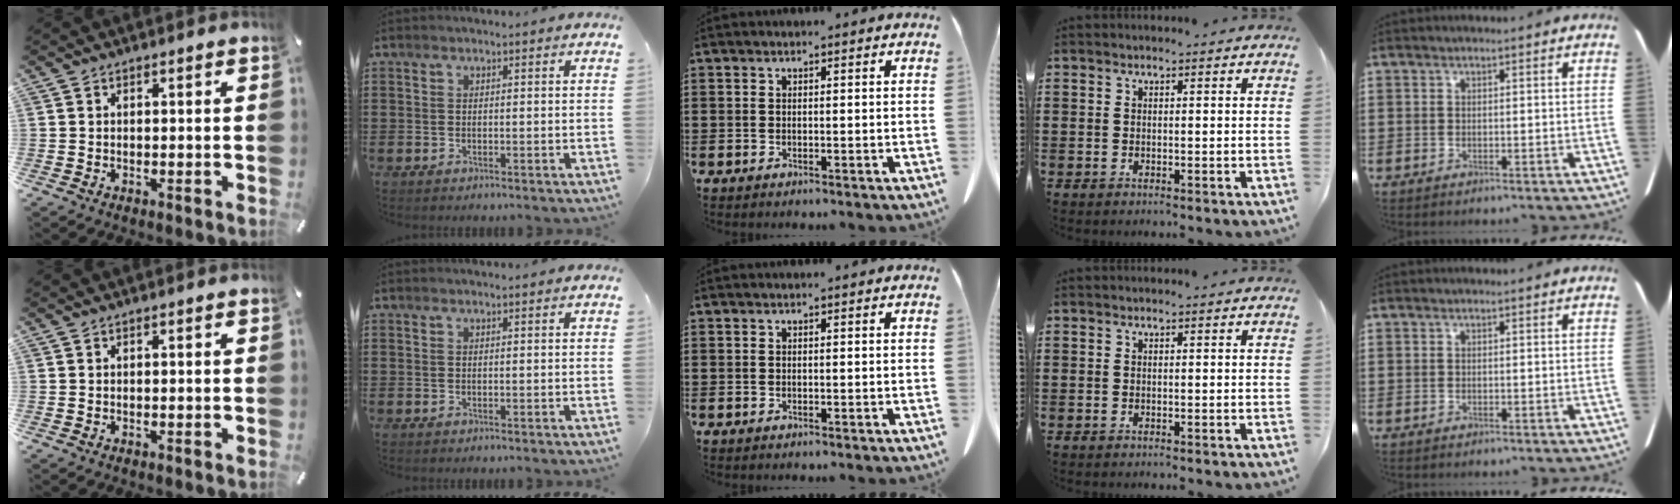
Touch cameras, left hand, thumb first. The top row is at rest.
{}